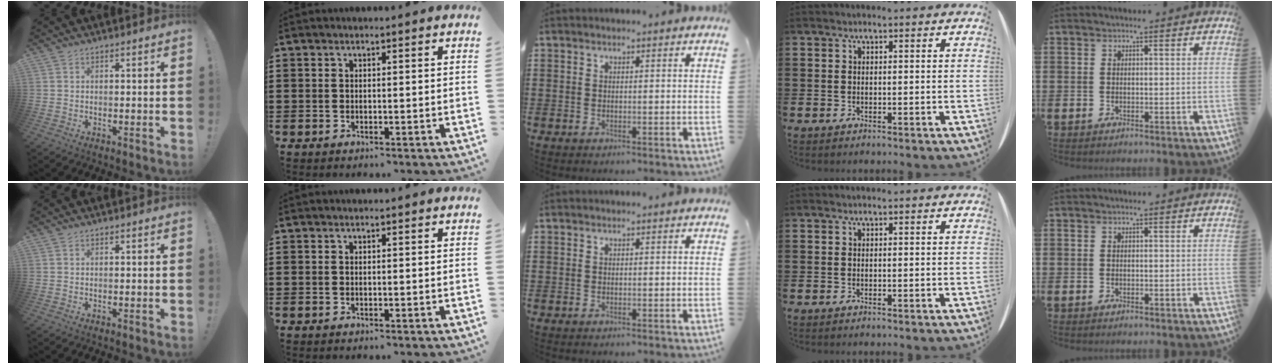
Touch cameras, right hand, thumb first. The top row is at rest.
{}